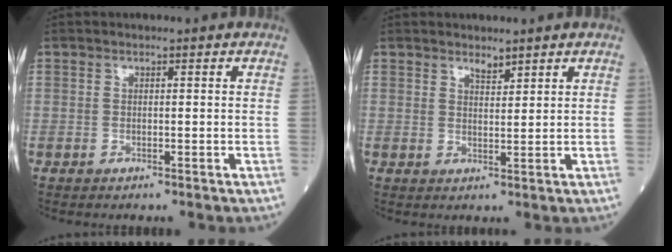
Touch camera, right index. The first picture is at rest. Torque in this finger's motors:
{"motor_torque": [0.01, -0.03, 0.00, 0.02]}